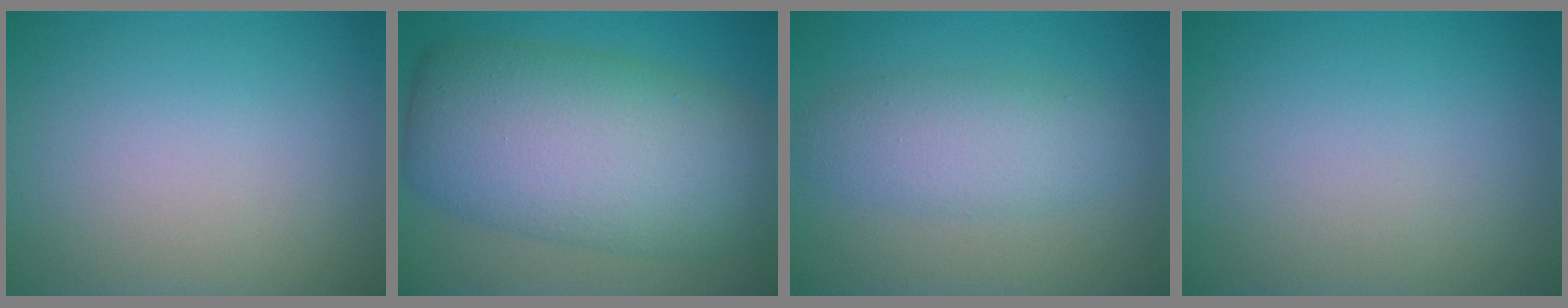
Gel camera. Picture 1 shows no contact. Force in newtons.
{"total": 12.5, "press": 12.5, "slide": 0.4}
{"total": 4.2, "press": 4.2, "slide": 0.0}
{"total": 0.0}